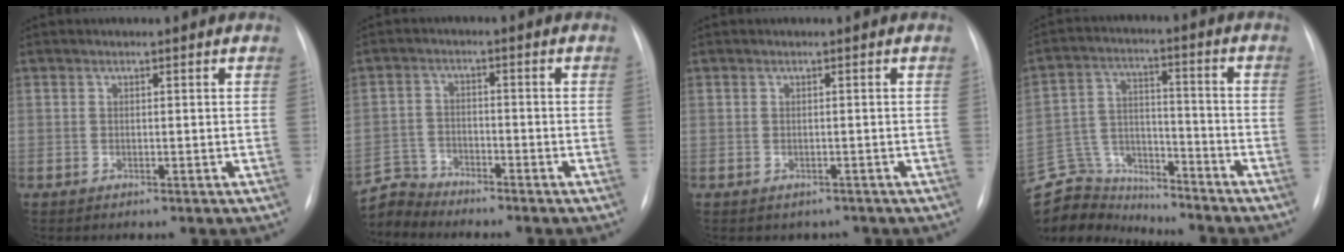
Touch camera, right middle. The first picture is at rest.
{"total": 5.2, "force": [-5.0, 0.5, -1.2], "torque": [0.023, 0.000, -0.099]}
{"total": 0.8, "force": [-0.5, 0.6, 0.1], "torque": [-0.004, 0.002, -0.004]}
{"total": 12.6, "force": [-12.2, 3.0, 0.0], "torque": [-0.005, 0.049, -0.214]}